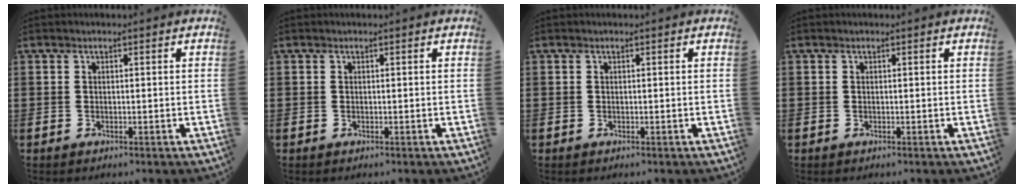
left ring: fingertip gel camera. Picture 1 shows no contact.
{"total": 0.0}
{"total": 0.0}
{"total": 0.0}